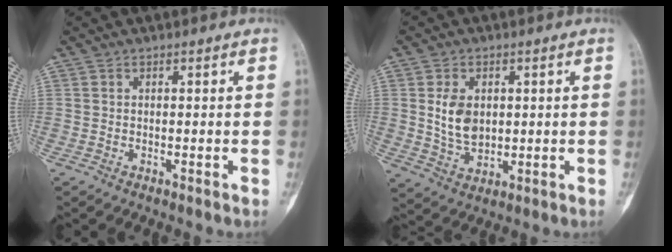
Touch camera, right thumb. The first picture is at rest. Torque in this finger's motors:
{"motor_torque": [0.95, 0.82, 0.45, -0.57, 0.09]}